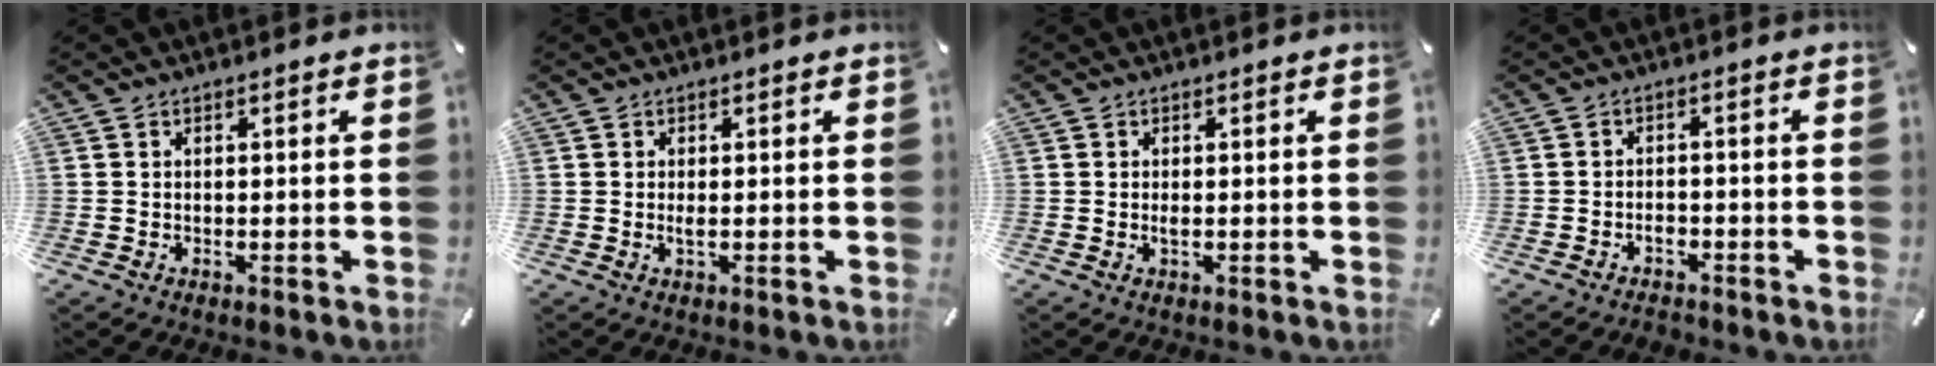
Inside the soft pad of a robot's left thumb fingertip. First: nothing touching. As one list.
[{"total": 1.3, "force": [0.0, 0.1, 1.3], "torque": [-0.026, -0.006, 0.000]}, {"total": 1.1, "force": [-0.1, 0.2, 1.1], "torque": [-0.021, -0.002, -0.001]}, {"total": 2.7, "force": [-1.9, 1.6, 1.2], "torque": [-0.023, 0.008, -0.036]}]